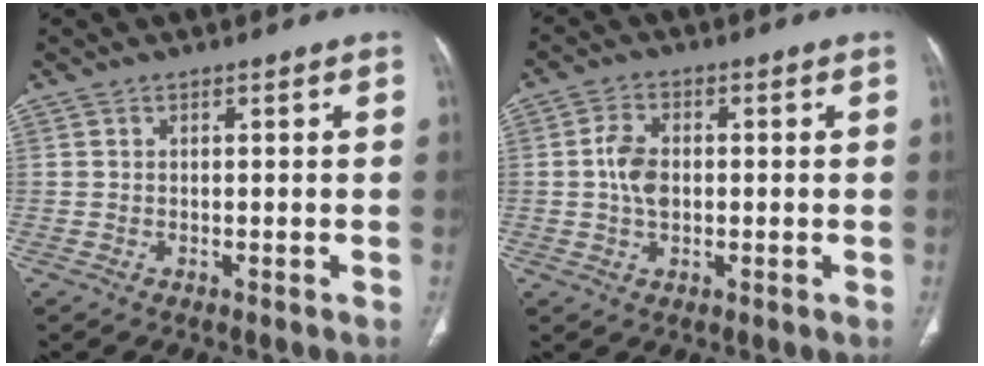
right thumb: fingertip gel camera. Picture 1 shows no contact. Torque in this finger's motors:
{"motor_torque": [0.89, 1.30, 0.92, -0.11, 0.14]}